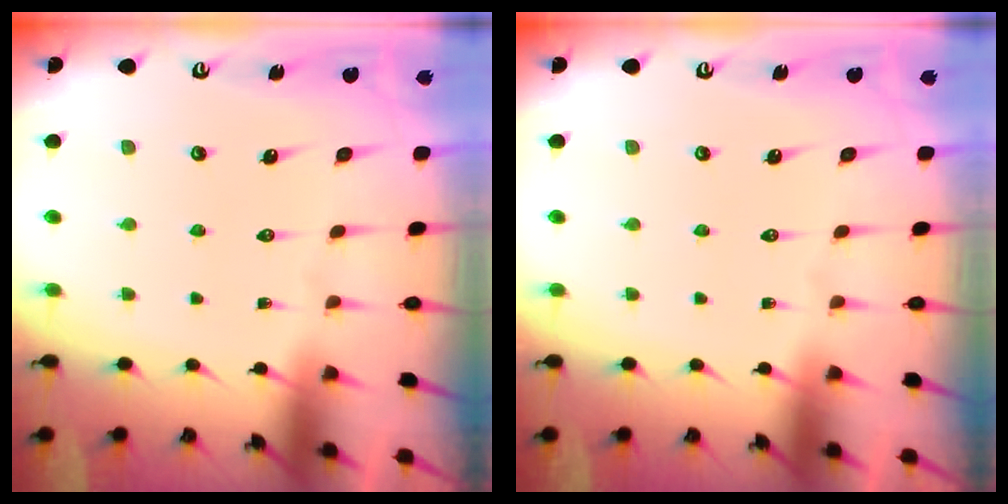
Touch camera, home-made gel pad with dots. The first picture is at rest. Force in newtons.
{"total": 0.0}